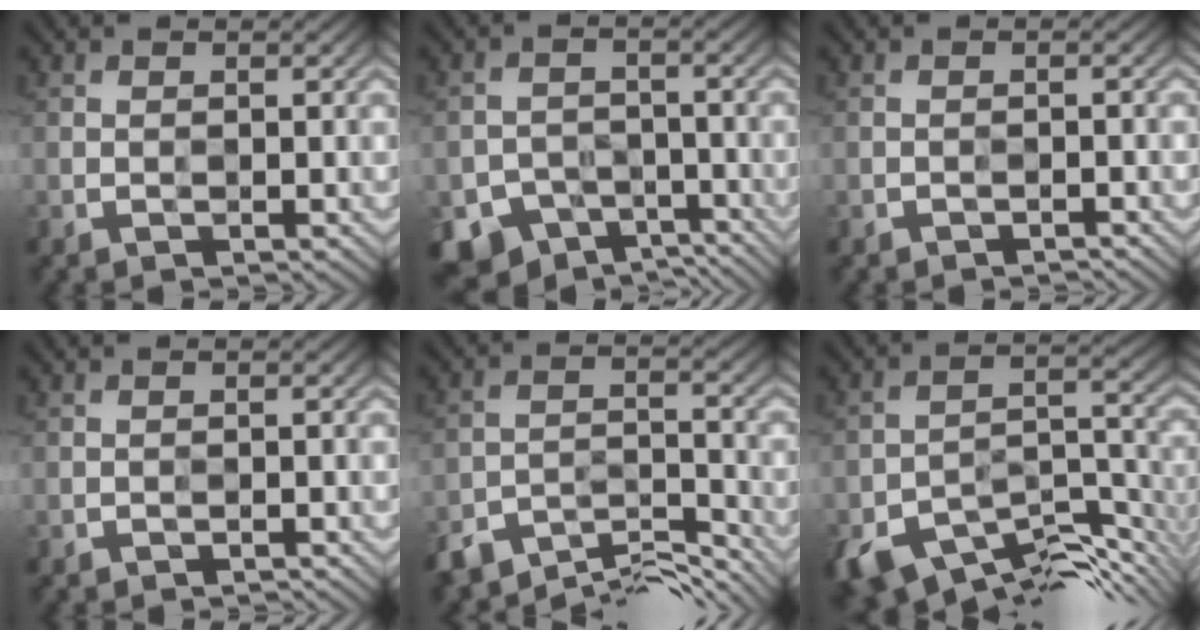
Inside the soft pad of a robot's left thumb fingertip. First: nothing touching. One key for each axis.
{"total": 7.8, "fx": -6.5, "fy": 4.2, "fz": 1.1, "tx": -0.011, "ty": -0.011, "tz": -0.104}
{"total": 1.0, "fx": -1.0, "fy": -0.1, "fz": -0.2, "tx": 0.003, "ty": 0.001, "tz": -0.020}
{"total": 0.7, "fx": -0.7, "fy": 0.0, "fz": -0.1, "tx": 0.002, "ty": 0.000, "tz": -0.015}
{"total": 8.9, "fx": -8.5, "fy": 1.9, "fz": 2.1, "tx": -0.039, "ty": 0.000, "tz": -0.155}
{"total": 11.6, "fx": -9.2, "fy": 3.9, "fz": 5.9, "tx": -0.095, "ty": -0.012, "tz": -0.157}